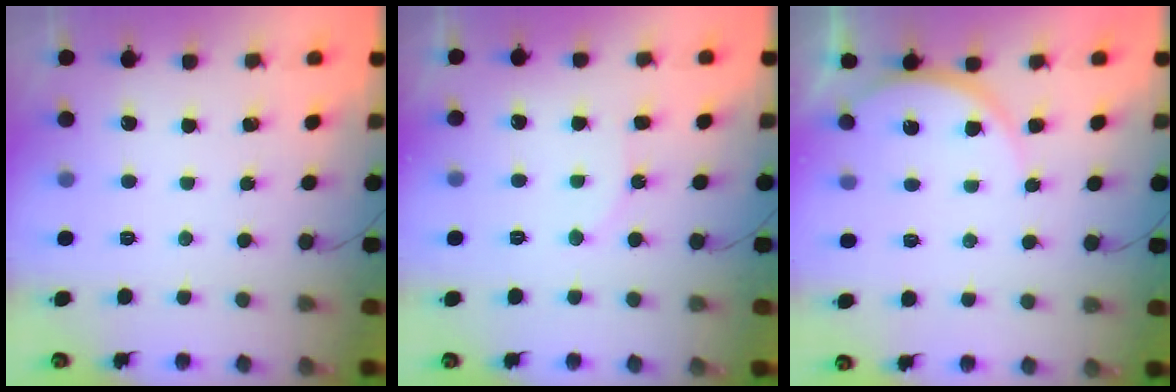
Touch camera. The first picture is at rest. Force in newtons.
{"total": 6.5, "press": 6.2, "slide": 1.9}
{"total": 6.6, "press": 6.6, "slide": 0.7}